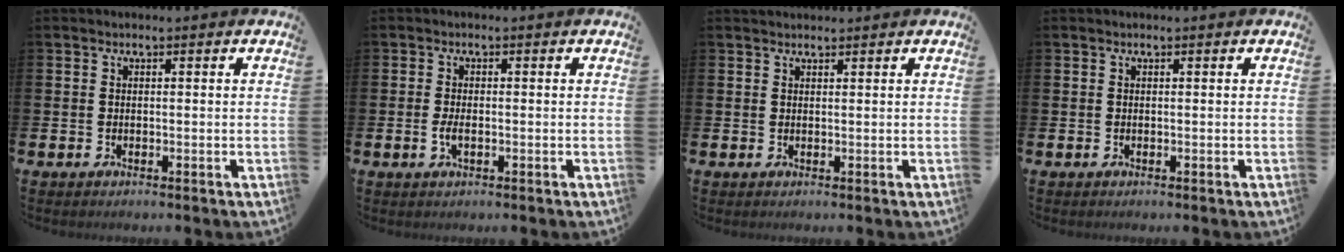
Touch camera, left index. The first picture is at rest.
{"total": 1.6, "force": [-0.3, 0.7, 1.5], "torque": [-0.022, -0.002, -0.007]}
{"total": 1.2, "force": [1.1, 0.3, 0.1], "torque": [0.010, -0.002, 0.018]}
{"total": 0.0}